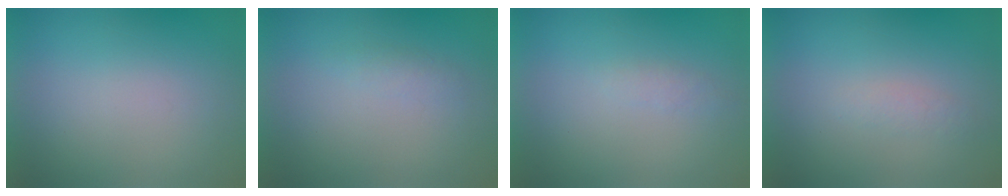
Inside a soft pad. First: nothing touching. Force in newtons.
{"total": 1.3}
{"total": 1.2}
{"total": 1.3}